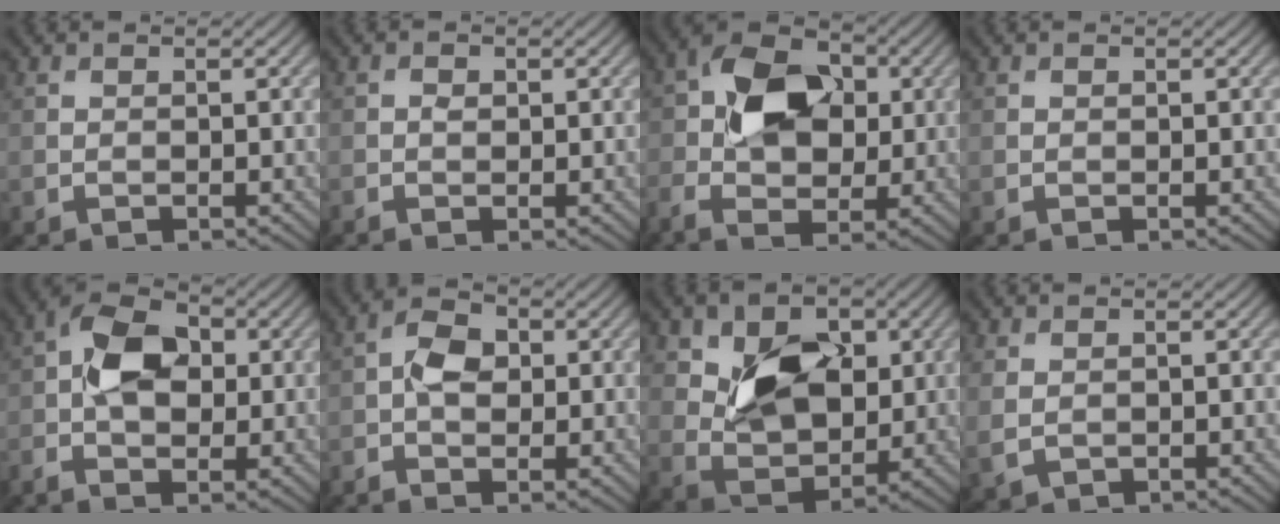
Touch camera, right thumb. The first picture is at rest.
{"total": 1.0, "force": [-0.1, 0.7, 0.7], "torque": [-0.015, -0.001, -0.004]}
{"total": 10.2, "force": [0.1, 6.6, 7.7], "torque": [-0.155, 0.013, -0.010]}
{"total": 0.0}
{"total": 7.8, "force": [-0.2, 4.8, 6.2], "torque": [-0.125, 0.015, -0.019]}
{"total": 4.1, "force": [-0.5, 2.5, 3.2], "torque": [-0.066, 0.007, -0.017]}
{"total": 9.0, "force": [2.5, 6.1, 6.1], "torque": [-0.114, -0.014, 0.044]}
{"total": 1.9, "force": [0.2, 1.4, 1.3], "torque": [-0.042, -0.006, 0.009]}